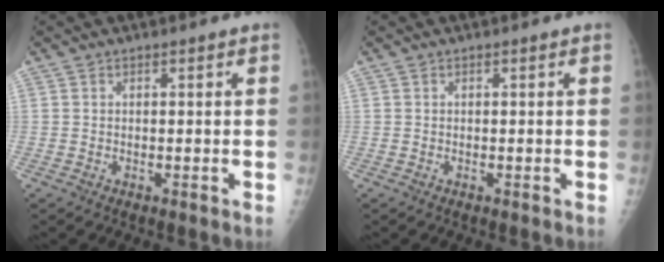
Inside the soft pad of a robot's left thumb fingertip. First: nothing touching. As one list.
[{"total": 0.0}]